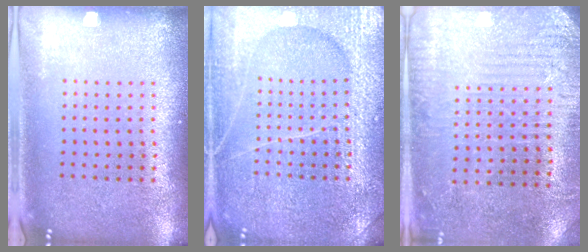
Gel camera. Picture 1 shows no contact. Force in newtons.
{"total": 6.5, "press": 6.4, "slide": 0.8}
{"total": 2.9, "press": 2.7, "slide": 0.9}